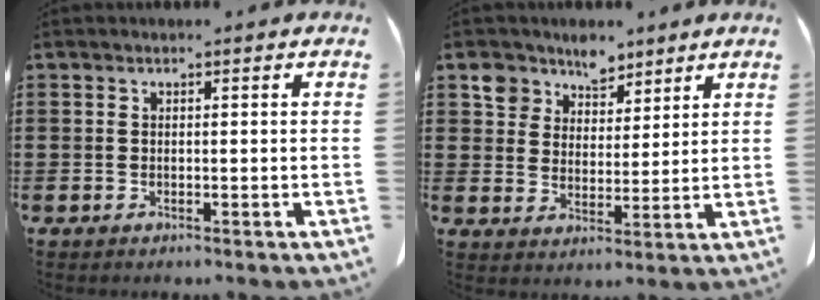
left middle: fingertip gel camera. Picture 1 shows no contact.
{"total": 6.3, "force": [5.0, 3.8, 0.8], "torque": [-0.039, -0.010, 0.093]}